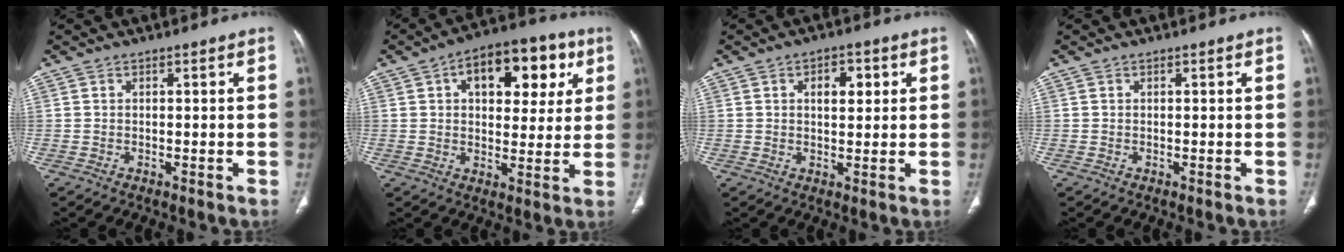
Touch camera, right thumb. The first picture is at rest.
{"total": 15.9, "force": [5.8, 9.0, 11.7], "torque": [-0.112, 0.005, 0.078]}
{"total": 4.7, "force": [1.6, 2.6, 3.6], "torque": [-0.035, -0.002, 0.021]}
{"total": 0.0}